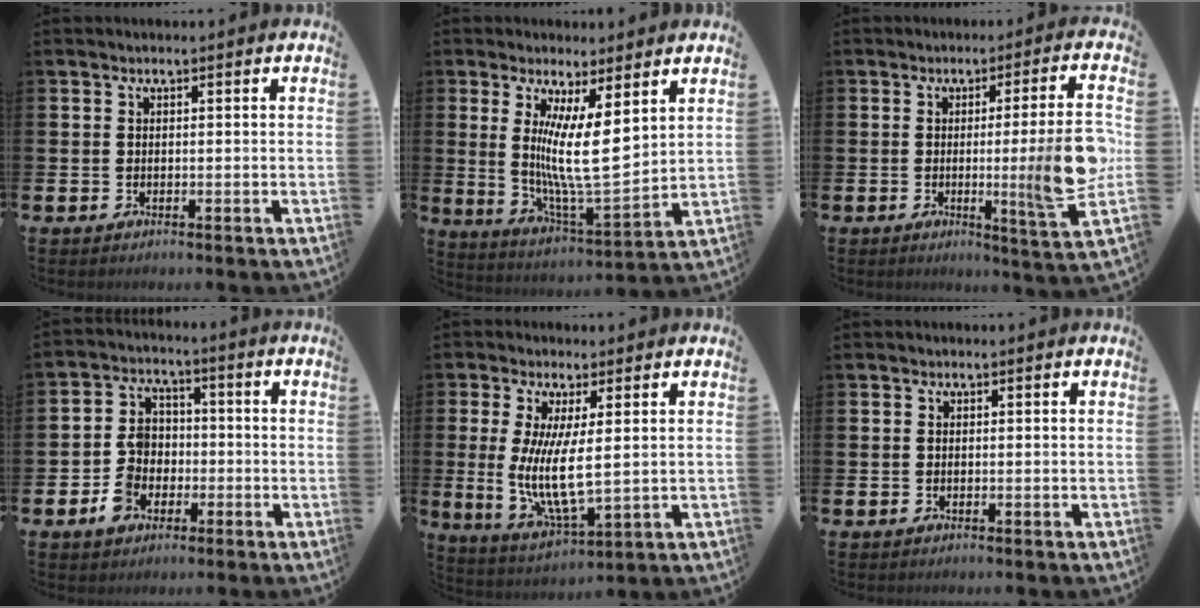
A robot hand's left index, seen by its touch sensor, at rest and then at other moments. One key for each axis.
{"total": 9.6, "fx": 3.9, "fy": 1.6, "fz": 8.6, "tx": -0.154, "ty": -0.033, "tz": 0.067}
{"total": 11.3, "fx": -0.1, "fy": 0.0, "fz": 11.3, "tx": -0.147, "ty": -0.031, "tz": -0.013}
{"total": 5.7, "fx": -1.8, "fy": 4.9, "fz": 2.5, "tx": -0.068, "ty": 0.012, "tz": -0.036}
{"total": 8.6, "fx": 1.5, "fy": 2.5, "fz": 8.1, "tx": -0.149, "ty": -0.023, "tz": 0.024}
{"total": 0.0}